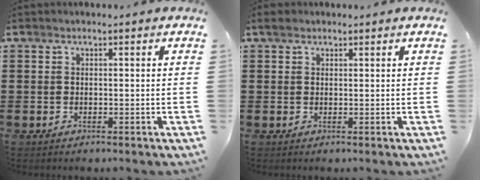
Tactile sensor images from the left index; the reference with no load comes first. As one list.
[{"total": 1.4, "force": [0.9, 0.8, 0.6], "torque": [-0.014, 0.006, 0.018]}]